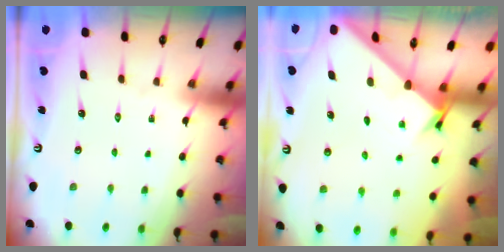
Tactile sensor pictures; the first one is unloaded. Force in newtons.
{"total": 1.7, "press": 1.7, "slide": 0.2}